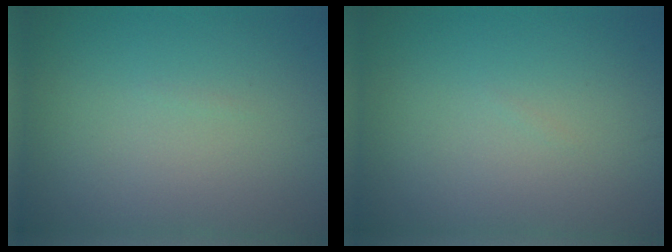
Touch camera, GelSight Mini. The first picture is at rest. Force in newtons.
{"total": 0.0}